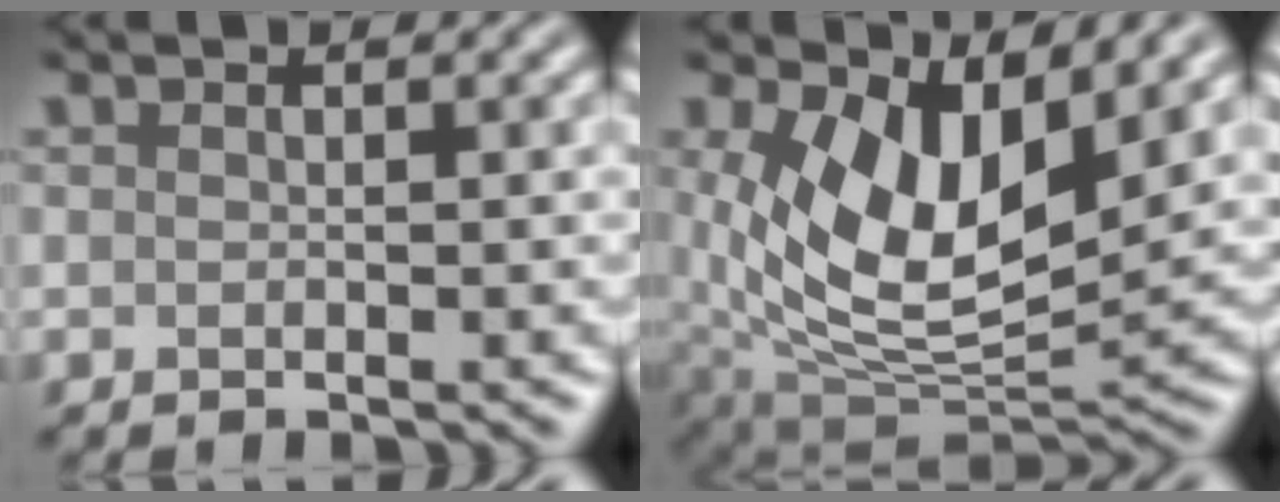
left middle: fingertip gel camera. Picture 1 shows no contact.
{"total": 10.4, "force": [2.7, 5.8, 8.3], "torque": [-0.161, -0.024, 0.056]}